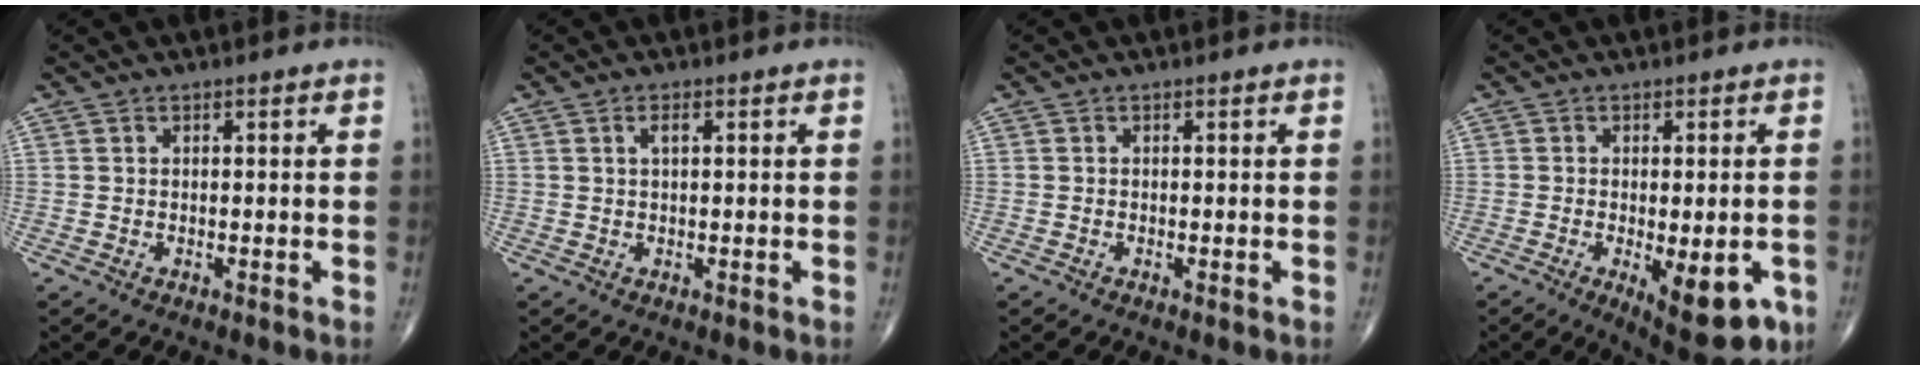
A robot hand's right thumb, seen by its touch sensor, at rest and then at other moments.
{"total": 1.7, "force": [0.6, 0.6, 1.4], "torque": [-0.027, 0.003, 0.010]}
{"total": 0.0}
{"total": 11.8, "force": [-4.2, 4.5, 10.1], "torque": [-0.123, -0.009, -0.048]}